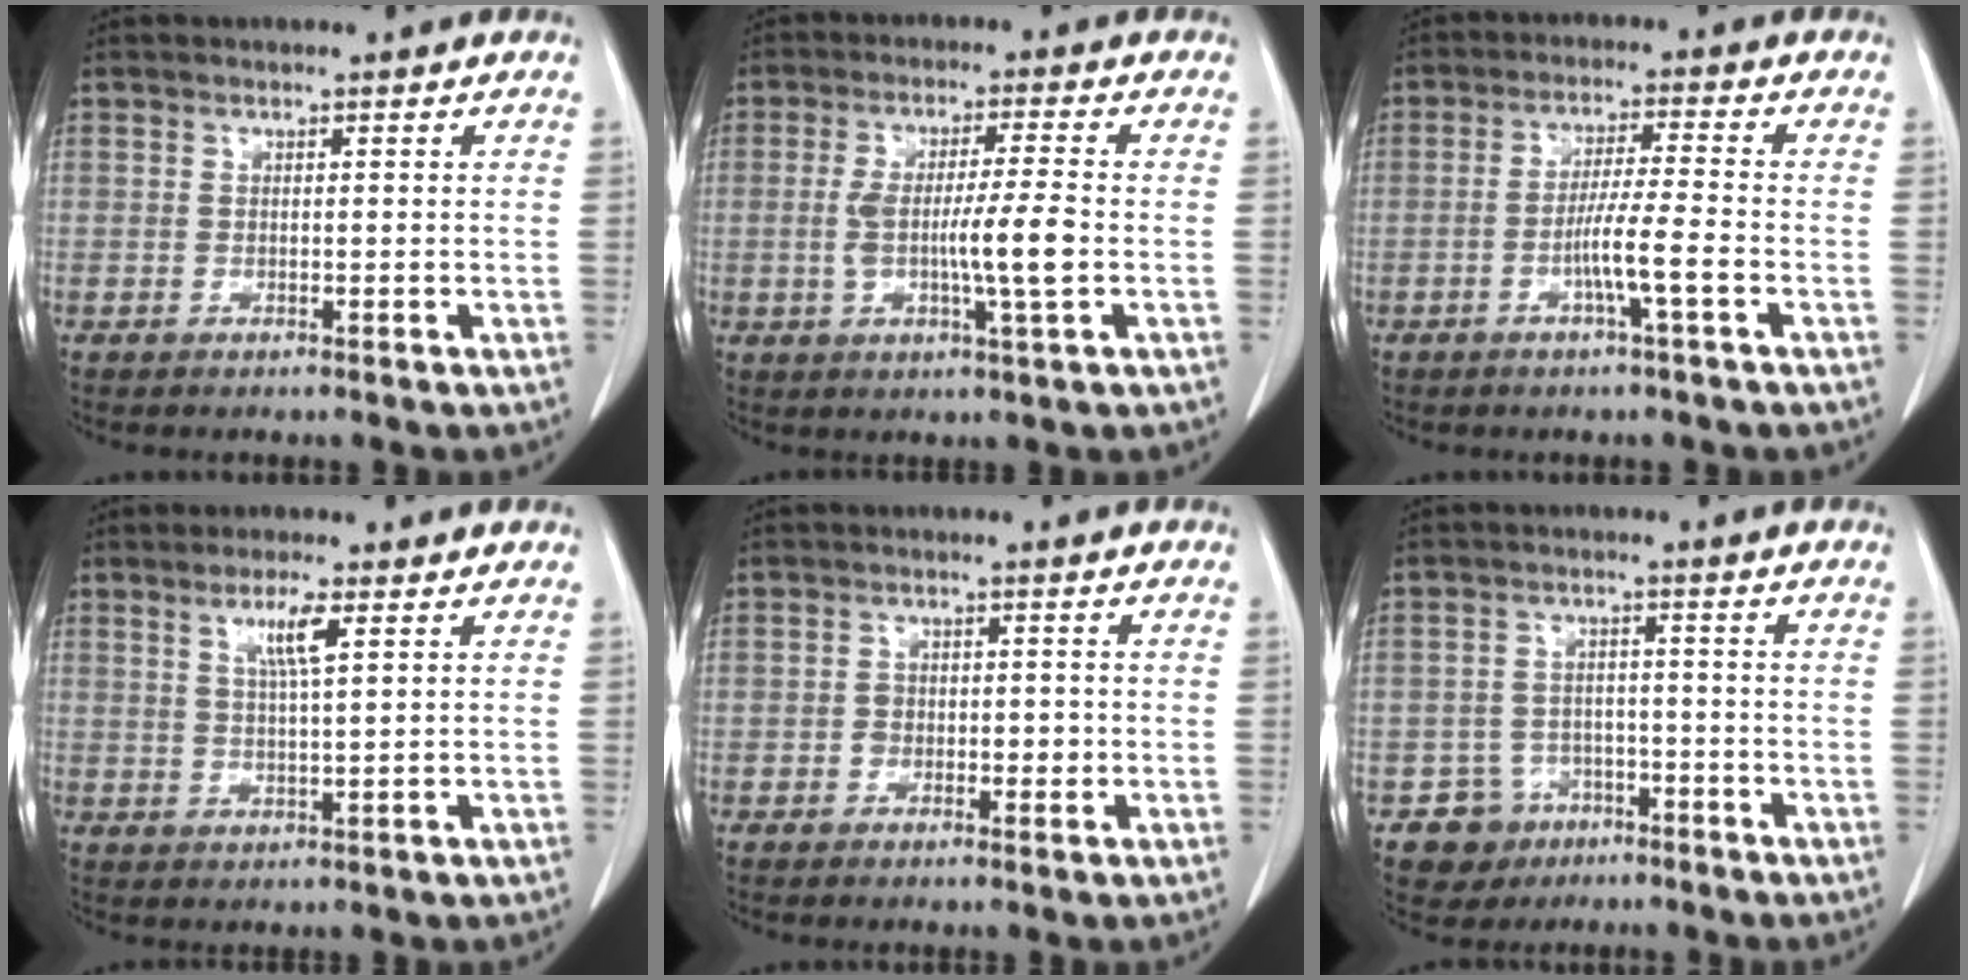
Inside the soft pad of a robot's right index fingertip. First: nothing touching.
{"total": 8.4, "force": [-1.2, 0.1, 8.3], "torque": [-0.155, -0.001, -0.021]}
{"total": 6.1, "force": [-2.2, -0.6, 5.6], "torque": [-0.106, -0.002, -0.043]}
{"total": 4.6, "force": [2.0, 0.1, 4.1], "torque": [-0.077, -0.001, 0.037]}
{"total": 2.9, "force": [-0.6, 2.1, 1.9], "torque": [-0.024, 0.008, -0.008]}
{"total": 5.8, "force": [-3.0, 4.9, 0.3], "torque": [0.002, 0.014, -0.044]}